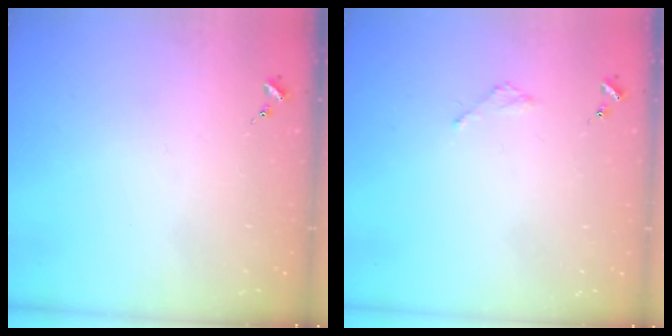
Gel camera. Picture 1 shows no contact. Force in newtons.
{"total": 1.8, "press": 1.8, "slide": 0.2}